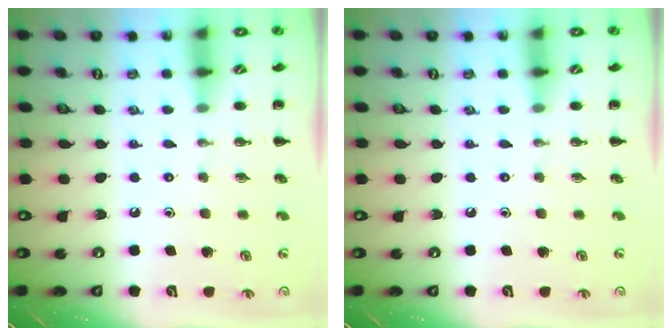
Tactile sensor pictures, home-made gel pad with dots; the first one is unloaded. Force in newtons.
{"total": 0.0}